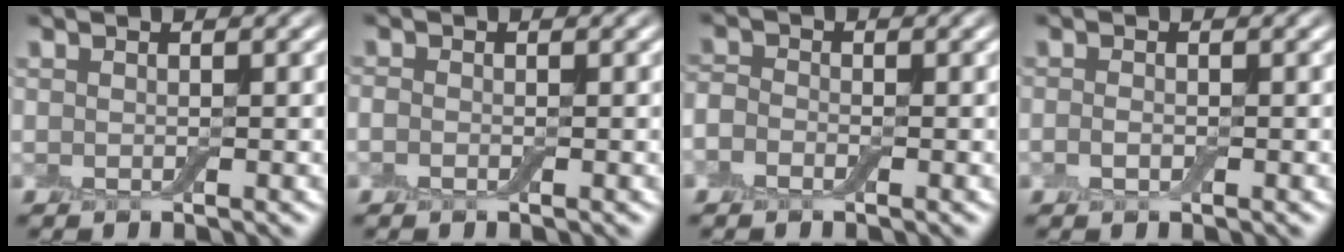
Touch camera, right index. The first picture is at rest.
{"total": 0.6, "force": [-0.3, 0.4, 0.3], "torque": [-0.008, 0.002, -0.009]}
{"total": 1.5, "force": [-0.8, 1.0, 0.7], "torque": [-0.012, 0.003, -0.028]}
{"total": 0.7, "force": [-0.1, 0.5, 0.5], "torque": [-0.014, 0.003, -0.005]}